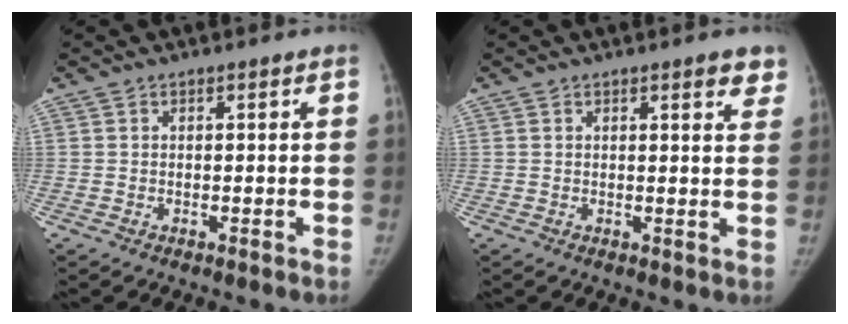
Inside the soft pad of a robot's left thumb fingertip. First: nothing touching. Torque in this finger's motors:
{"motor_torque": [0.44, 0.15, 0.30, -0.61, 0.09]}